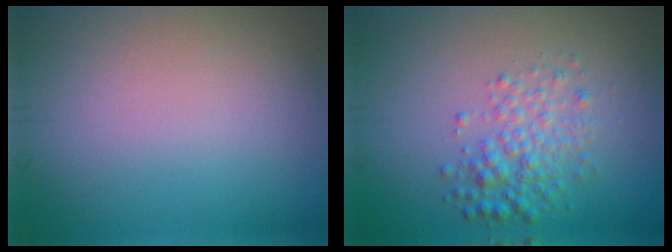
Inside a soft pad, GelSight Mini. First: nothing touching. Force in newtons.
{"total": 3.0, "press": 3.0, "slide": 0.1}